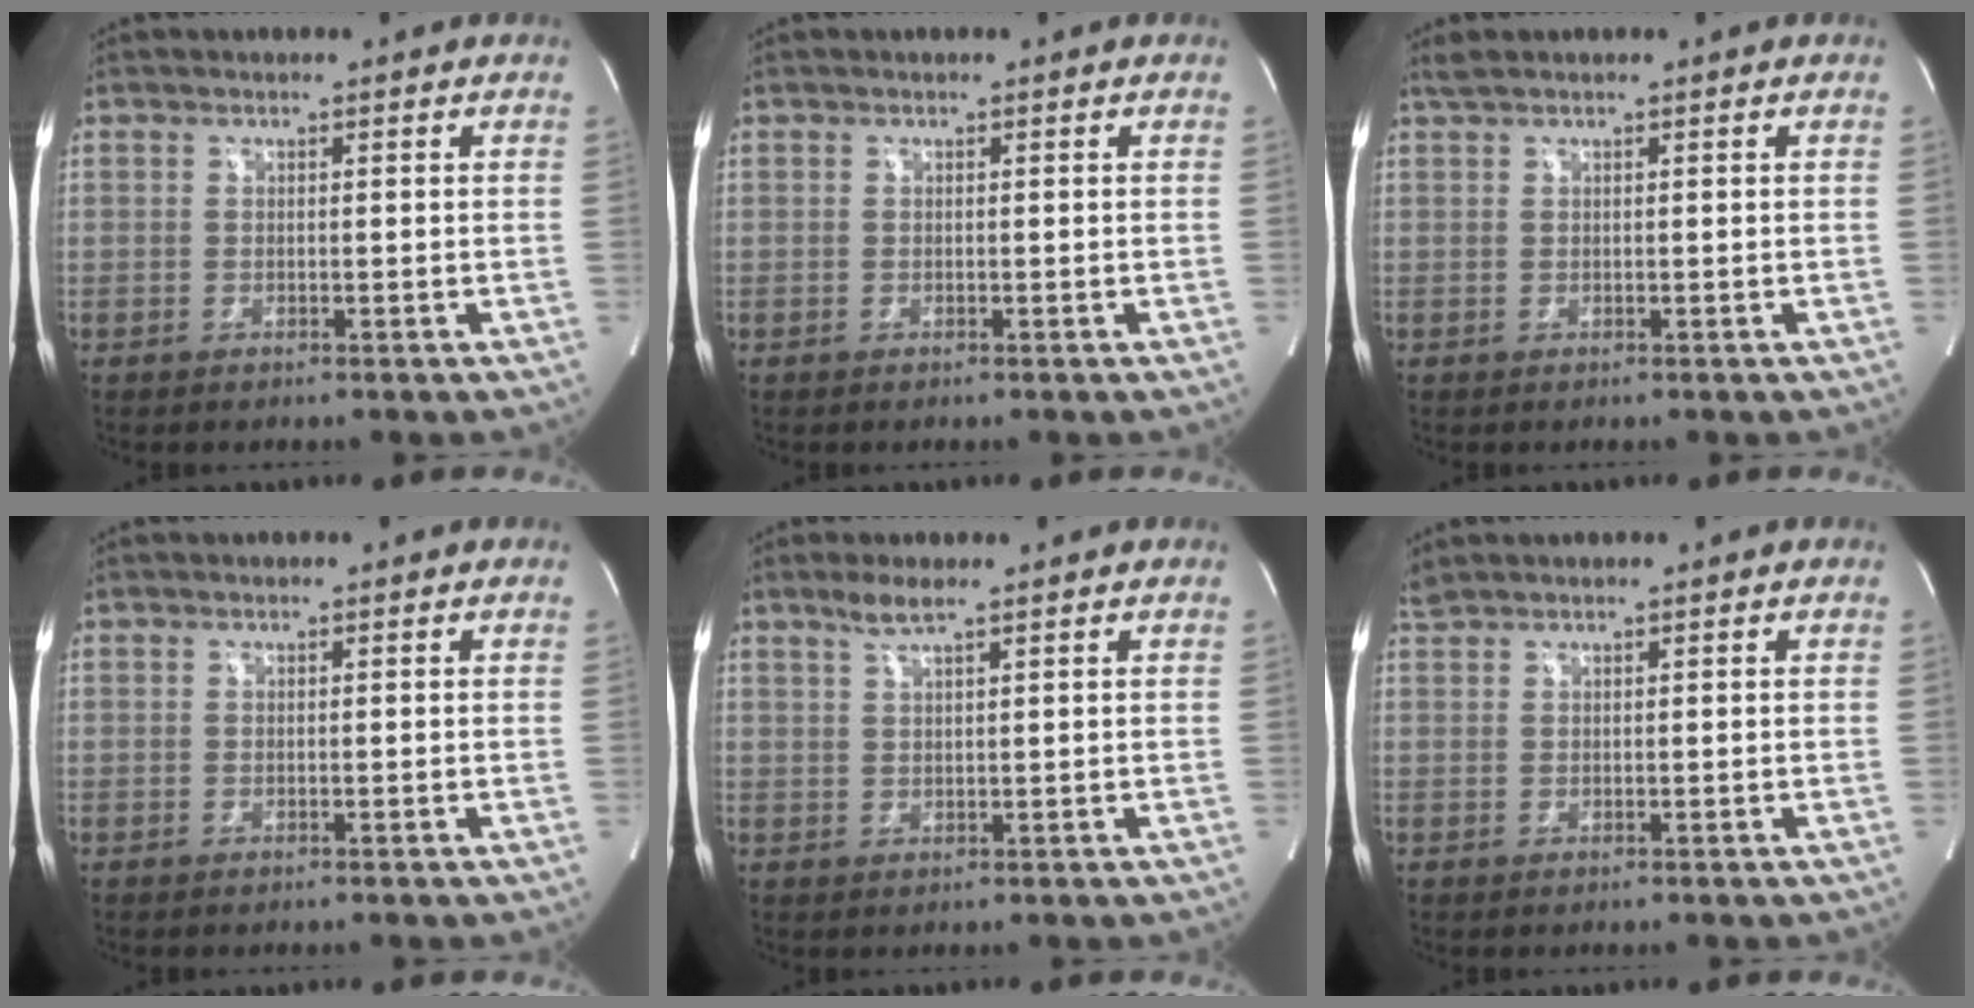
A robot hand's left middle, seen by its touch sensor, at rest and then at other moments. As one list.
[{"total": 0.0}, {"total": 1.3, "force": [1.0, 0.0, 0.7], "torque": [-0.022, 0.018, 0.025]}, {"total": 0.0}, {"total": 2.7, "force": [2.0, -0.1, 1.7], "torque": [-0.044, 0.000, 0.043]}, {"total": 1.2, "force": [1.1, -0.1, 0.2], "torque": [-0.012, 0.016, 0.031]}]